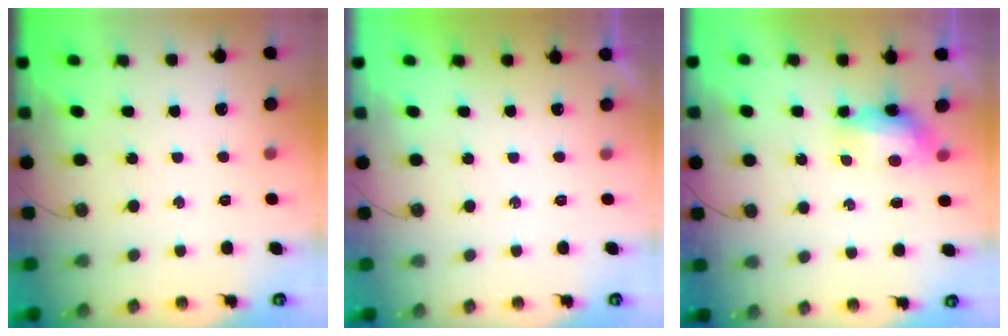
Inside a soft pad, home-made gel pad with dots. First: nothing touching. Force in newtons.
{"total": 0.0}
{"total": 7.8, "press": 7.7, "slide": 0.7}